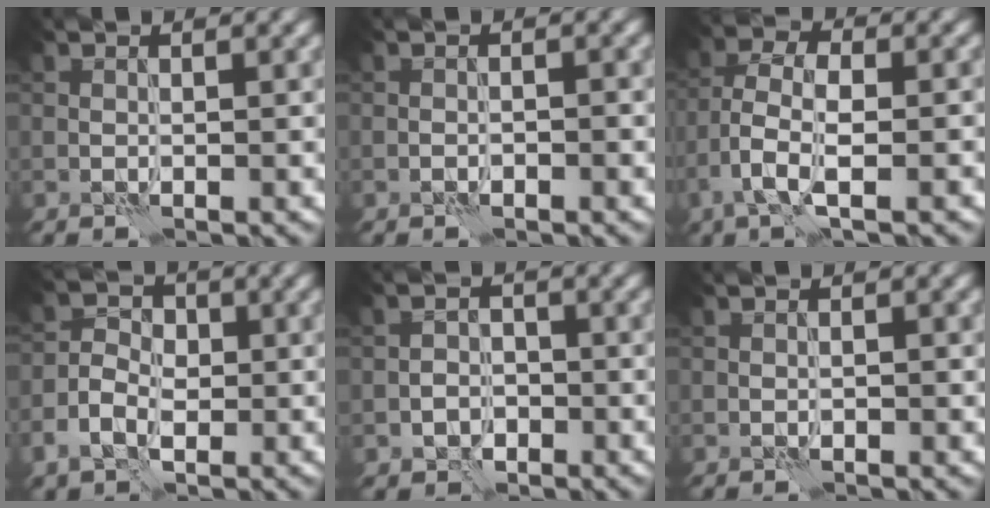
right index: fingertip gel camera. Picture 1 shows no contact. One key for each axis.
{"total": 0.9, "fx": -0.6, "fy": 0.3, "fz": 0.6, "tx": -0.008, "ty": 0.005, "tz": -0.012}
{"total": 4.9, "fx": -2.0, "fy": 1.9, "fz": 4.1, "tx": -0.085, "ty": 0.006, "tz": -0.040}
{"total": 4.5, "fx": -1.7, "fy": 3.4, "fz": 2.5, "tx": -0.042, "ty": 0.003, "tz": -0.039}
{"total": 2.5, "fx": -1.2, "fy": 2.0, "fz": 1.0, "tx": -0.009, "ty": 0.003, "tz": -0.024}
{"total": 0.6, "fx": -0.2, "fy": 0.3, "fz": 0.5, "tx": -0.008, "ty": 0.002, "tz": -0.002}